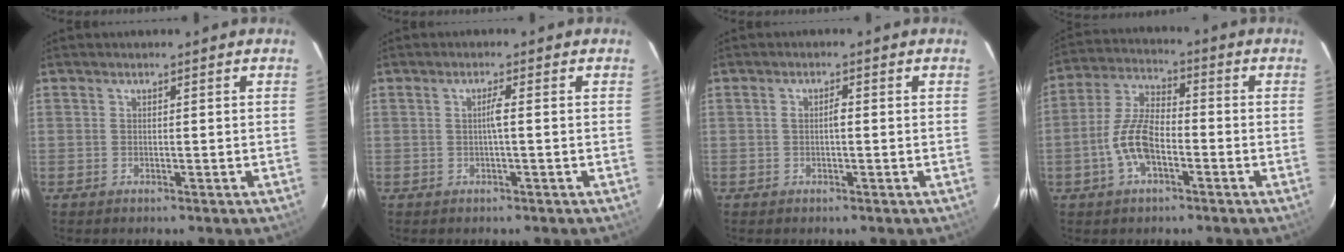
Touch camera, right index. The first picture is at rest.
{"total": 1.7, "force": [-0.2, -0.3, 1.7], "torque": [-0.031, 0.002, -0.004]}
{"total": 1.5, "force": [-0.2, 0.5, 1.4], "torque": [-0.026, 0.007, -0.005]}
{"total": 9.4, "force": [-3.4, 4.4, 7.7], "torque": [-0.166, 0.010, -0.065]}